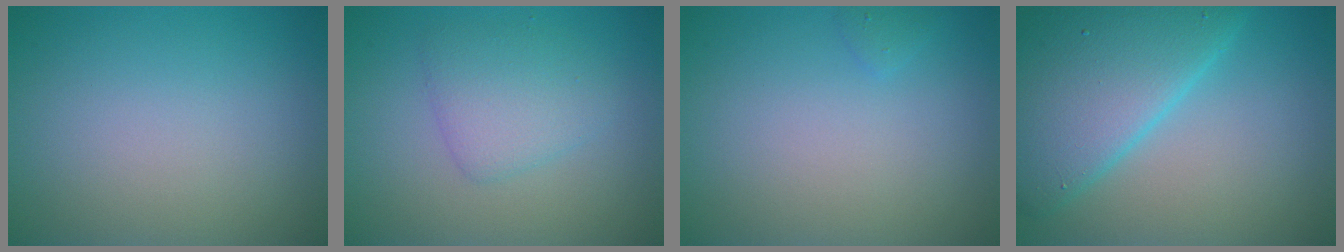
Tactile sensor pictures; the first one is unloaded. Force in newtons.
{"total": 2.9, "press": 2.9, "slide": 0.1}
{"total": 0.6, "press": 0.6, "slide": 0.0}
{"total": 9.2, "press": 9.2, "slide": 0.5}